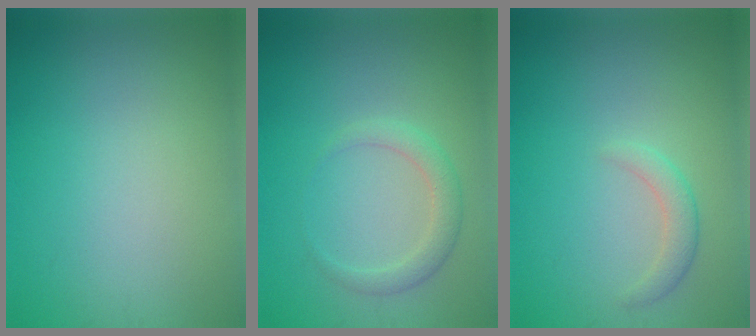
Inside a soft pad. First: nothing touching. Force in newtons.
{"total": 2.1, "press": 2.1, "slide": 0.1}
{"total": 1.8, "press": 1.8, "slide": 0.1}